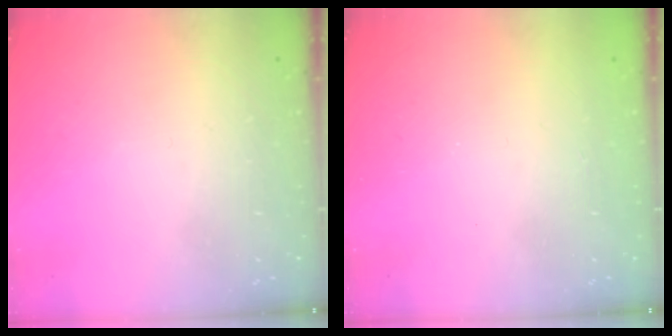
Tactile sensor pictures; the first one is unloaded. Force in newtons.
{"total": 1.2, "press": 1.0, "slide": 0.6}